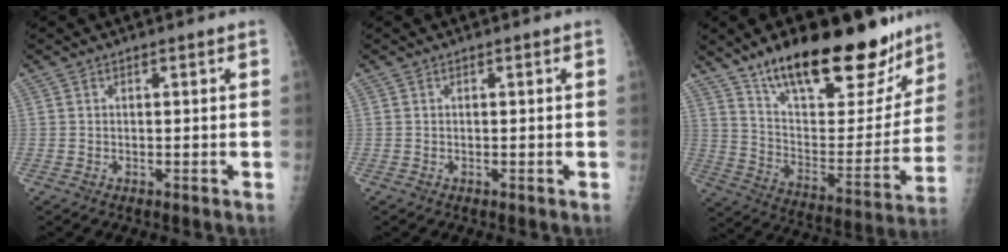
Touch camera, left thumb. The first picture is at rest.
{"total": 0.0}
{"total": 28.6, "force": [20.8, 10.2, 16.7], "torque": [-0.209, -0.085, 0.321]}